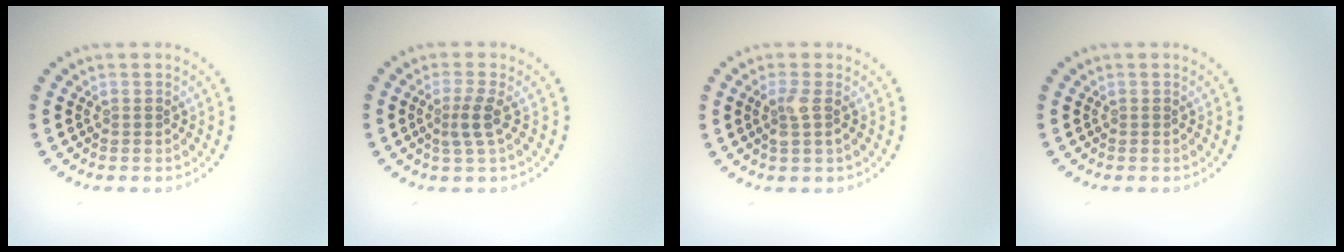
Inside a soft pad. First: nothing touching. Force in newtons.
{"total": 1.8, "press": 1.4, "slide": 1.2}
{"total": 1.7, "press": 1.4, "slide": 0.9}
{"total": 0.0}